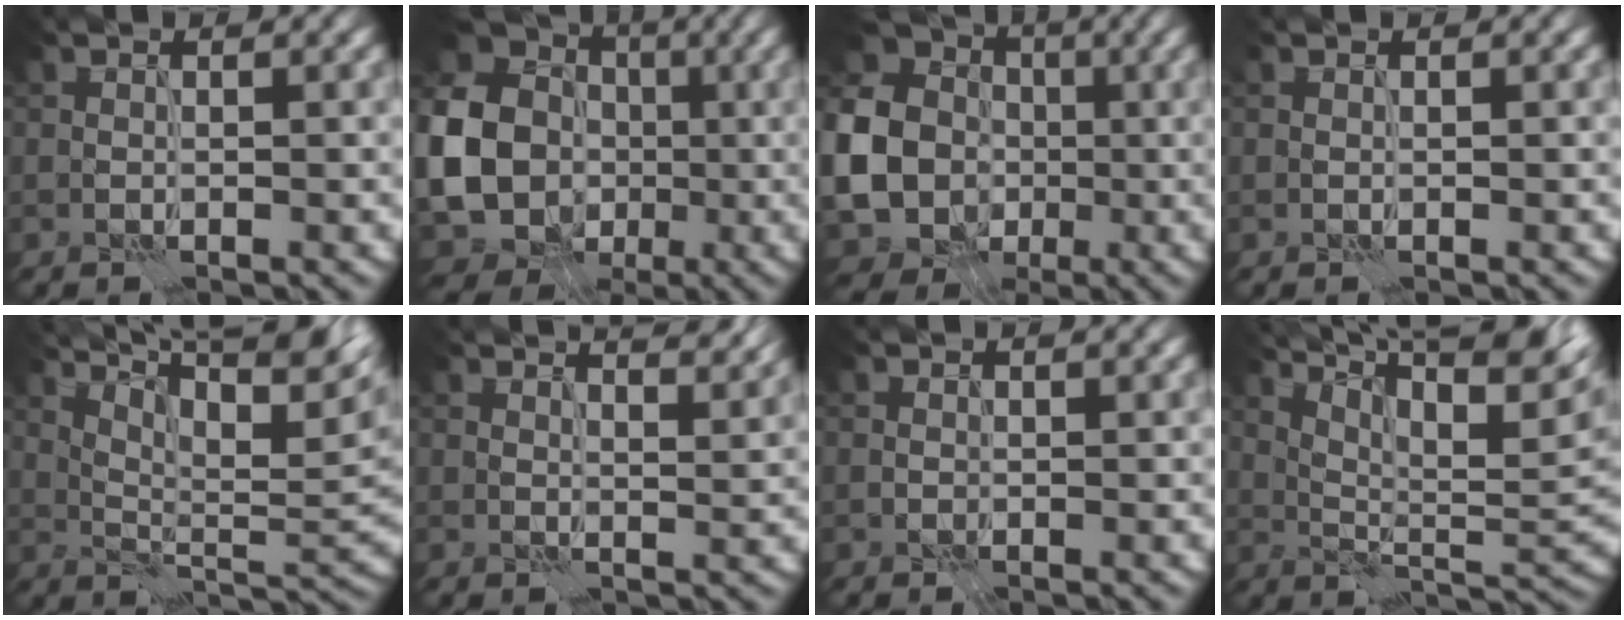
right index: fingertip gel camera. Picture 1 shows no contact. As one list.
[{"total": 20.8, "force": [-0.6, 19.2, 7.9], "torque": [-0.214, 0.003, -0.051]}, {"total": 18.4, "force": [-1.2, 16.8, 7.4], "torque": [-0.206, -0.003, -0.058]}, {"total": 0.0}, {"total": 11.9, "force": [6.7, 3.6, 9.2], "torque": [-0.151, 0.017, 0.095]}, {"total": 5.8, "force": [4.5, 1.9, 3.1], "torque": [-0.024, 0.027, 0.034]}, {"total": 0.0}, {"total": 12.7, "force": [7.2, 3.8, 9.8], "torque": [-0.158, 0.019, 0.101]}]